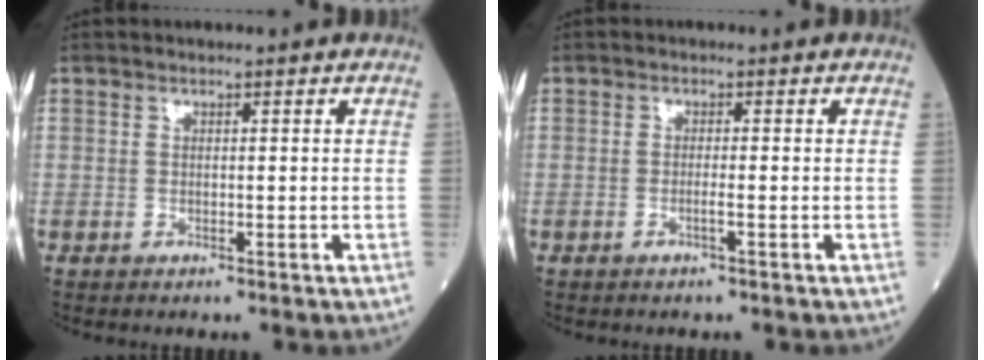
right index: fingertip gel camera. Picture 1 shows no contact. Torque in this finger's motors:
{"motor_torque": [-0.02, -0.03, -0.09, 0.00]}